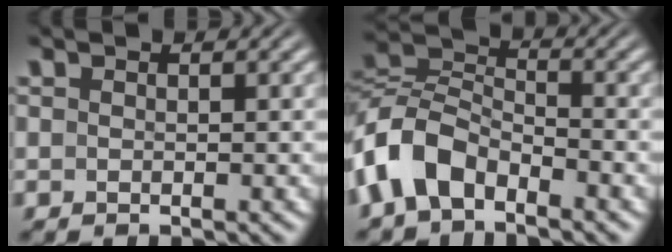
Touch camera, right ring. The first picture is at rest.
{"total": 5.8, "force": [-2.2, 4.2, 3.2], "torque": [-0.088, -0.018, -0.037]}